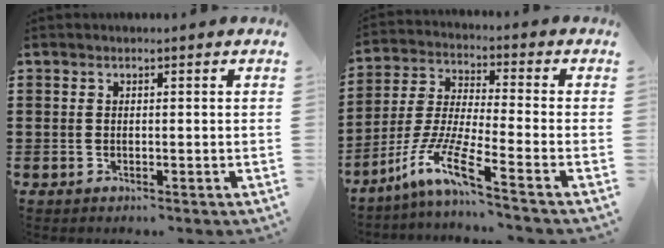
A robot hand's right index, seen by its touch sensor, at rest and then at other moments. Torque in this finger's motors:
{"motor_torque": [0.33, 0.43, 0.35, 0.20]}